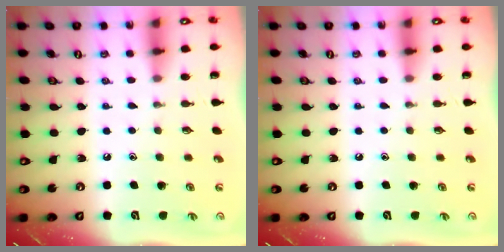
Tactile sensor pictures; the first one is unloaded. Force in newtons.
{"total": 0.0}